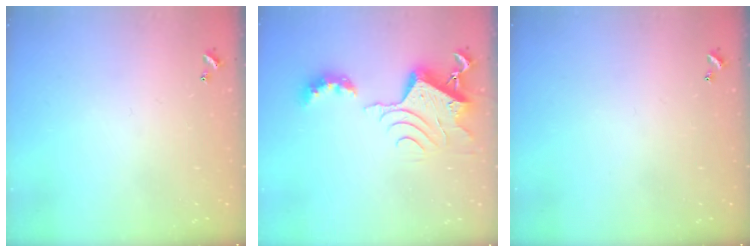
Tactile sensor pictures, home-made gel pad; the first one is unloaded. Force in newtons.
{"total": 11.5, "press": 11.5, "slide": 1.0}
{"total": 0.0}